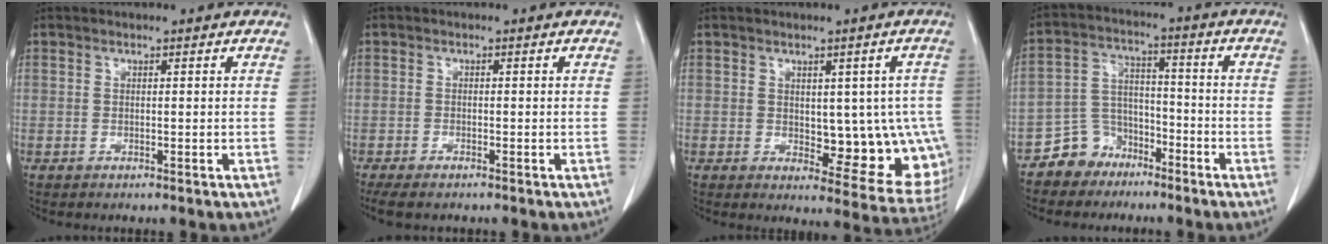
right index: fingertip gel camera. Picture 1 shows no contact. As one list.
[{"total": 4.3, "force": [-3.5, 1.3, 2.2], "torque": [-0.037, -0.011, -0.055]}, {"total": 11.2, "force": [-0.7, 5.4, 9.8], "torque": [-0.093, 0.004, 0.007]}, {"total": 7.0, "force": [-5.2, 4.7, 0.7], "torque": [-0.010, 0.019, -0.095]}]